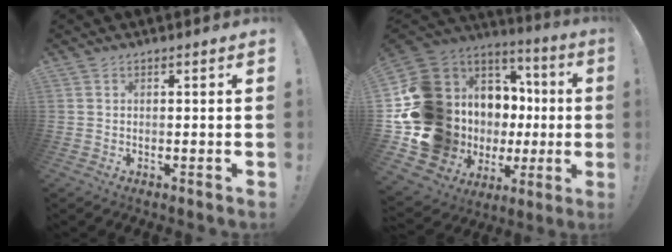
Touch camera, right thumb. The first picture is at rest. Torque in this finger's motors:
{"motor_torque": [2.69, 2.32, 1.82, -0.52, 0.56]}